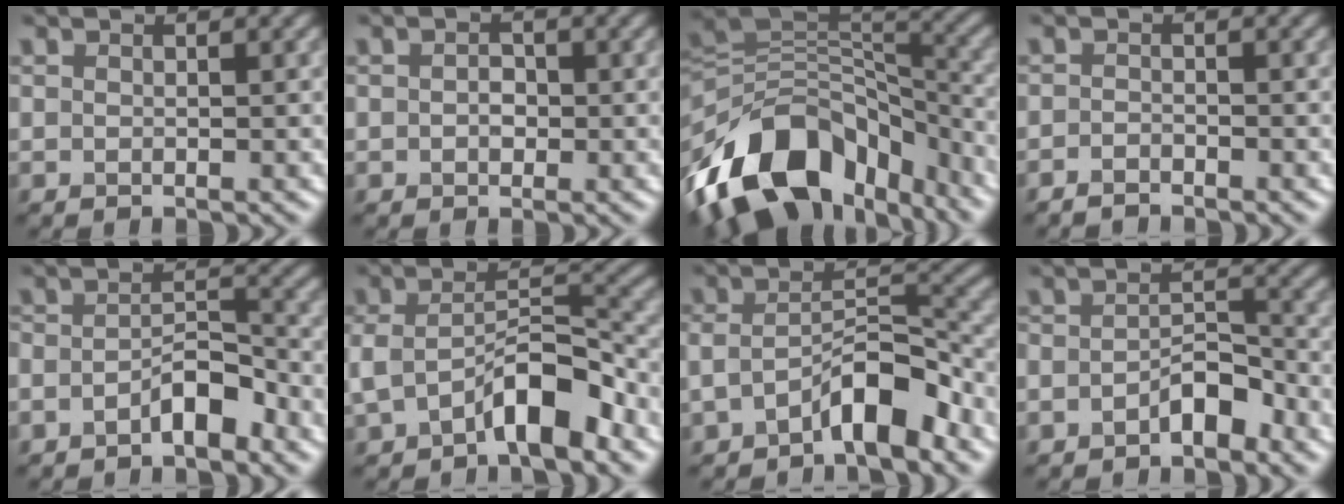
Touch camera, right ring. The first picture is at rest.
{"total": 1.3, "force": [-0.1, 1.0, 0.9], "torque": [-0.012, -0.002, -0.006]}
{"total": 14.4, "force": [-8.1, 9.0, 7.8], "torque": [-0.153, 0.011, -0.140]}
{"total": 1.4, "force": [-1.3, 0.3, 0.5], "torque": [-0.007, 0.000, -0.027]}
{"total": 3.6, "force": [-2.4, 1.3, 2.4], "torque": [-0.037, 0.015, -0.046]}
{"total": 6.2, "force": [-3.2, 2.5, 4.7], "torque": [-0.084, 0.014, -0.057]}
{"total": 5.6, "force": [-3.5, 1.9, 4.0], "torque": [-0.070, 0.014, -0.065]}
{"total": 3.2, "force": [-2.1, 1.3, 2.1], "torque": [-0.031, 0.014, -0.041]}